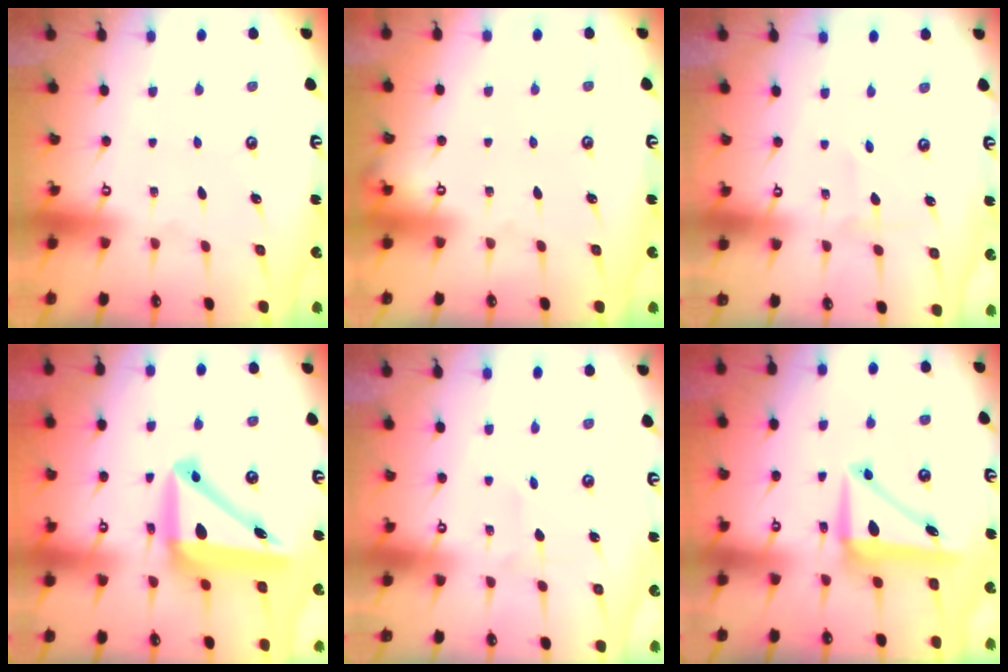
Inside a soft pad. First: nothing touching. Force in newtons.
{"total": 0.0}
{"total": 3.0, "press": 2.9, "slide": 0.5}
{"total": 14.5, "press": 14.3, "slide": 2.8}
{"total": 1.5, "press": 1.5, "slide": 0.2}
{"total": 7.9, "press": 7.8, "slide": 1.4}